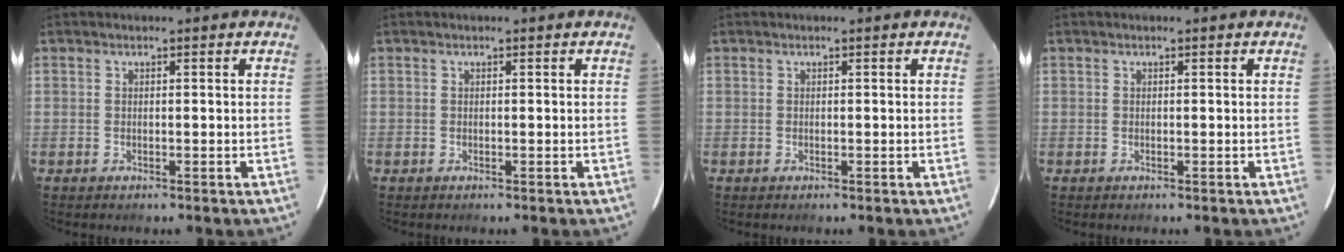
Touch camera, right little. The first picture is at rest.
{"total": 0.0}
{"total": 0.0}
{"total": 0.0}